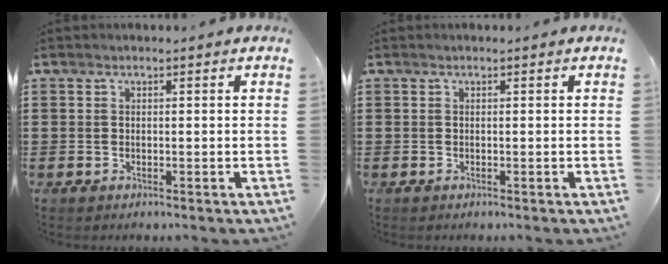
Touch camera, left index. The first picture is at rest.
{"total": 0.0}